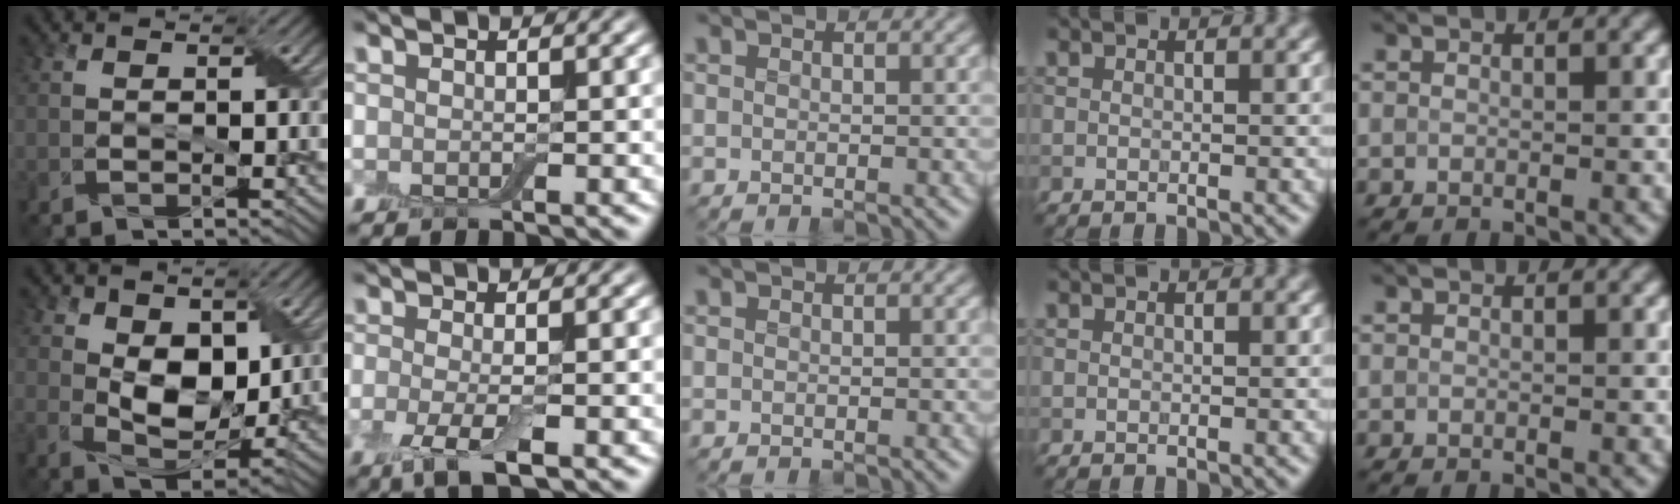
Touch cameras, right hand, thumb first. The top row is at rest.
{"thumb": {"total": 8.1, "force": [1.8, 5.4, 5.8], "torque": [-0.128, -0.011, 0.027]}, "index": {"total": 3.7, "force": [-1.2, 1.1, 3.3], "torque": [-0.071, -0.008, -0.026]}}